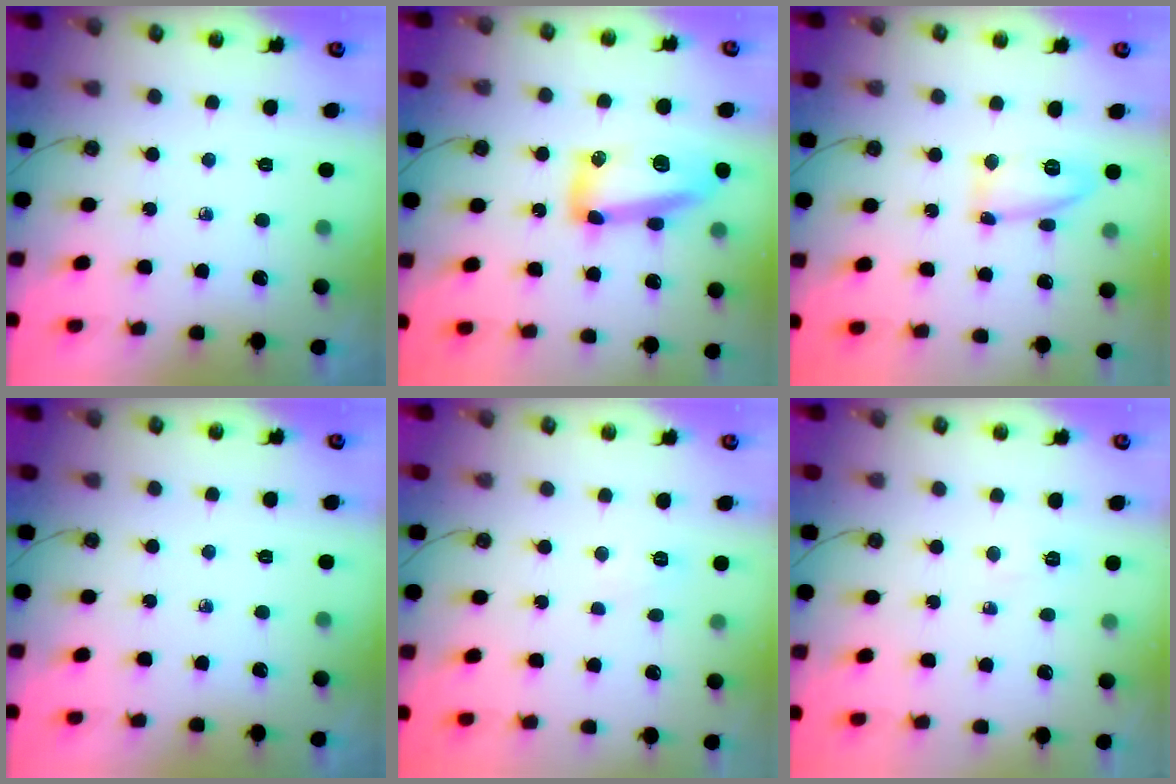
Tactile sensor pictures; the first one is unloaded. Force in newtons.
{"total": 14.3, "press": 14.2, "slide": 1.3}
{"total": 9.9, "press": 9.6, "slide": 2.3}
{"total": 0.0}
{"total": 3.2, "press": 3.1, "slide": 0.7}
{"total": 2.9, "press": 2.9, "slide": 0.5}